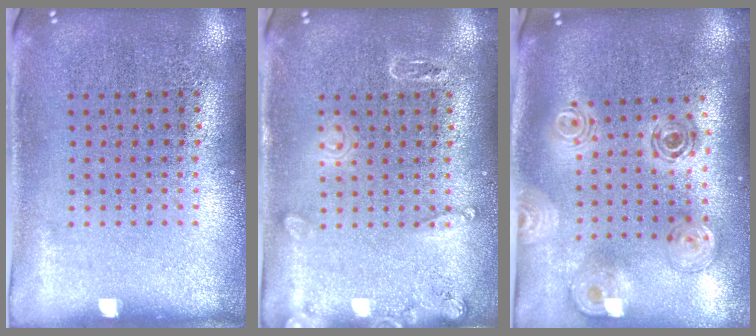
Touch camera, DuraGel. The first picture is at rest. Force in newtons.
{"total": 1.8, "press": 1.8, "slide": 0.2}
{"total": 1.5, "press": 1.3, "slide": 0.7}